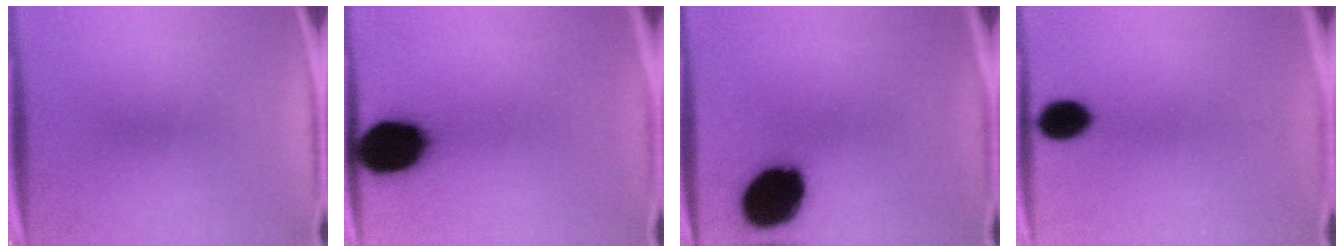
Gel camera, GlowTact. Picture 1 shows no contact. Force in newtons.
{"total": 17.2}
{"total": 19.2}
{"total": 6.3}